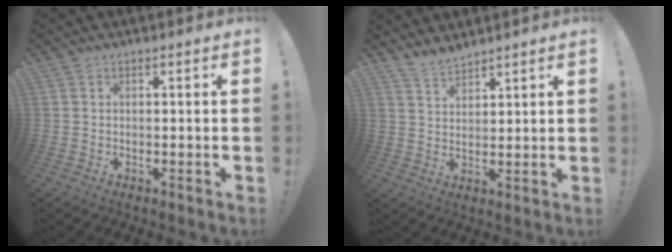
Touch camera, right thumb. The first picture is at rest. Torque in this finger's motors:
{"motor_torque": [0.00, 0.00, 0.00, 0.00, 0.00]}